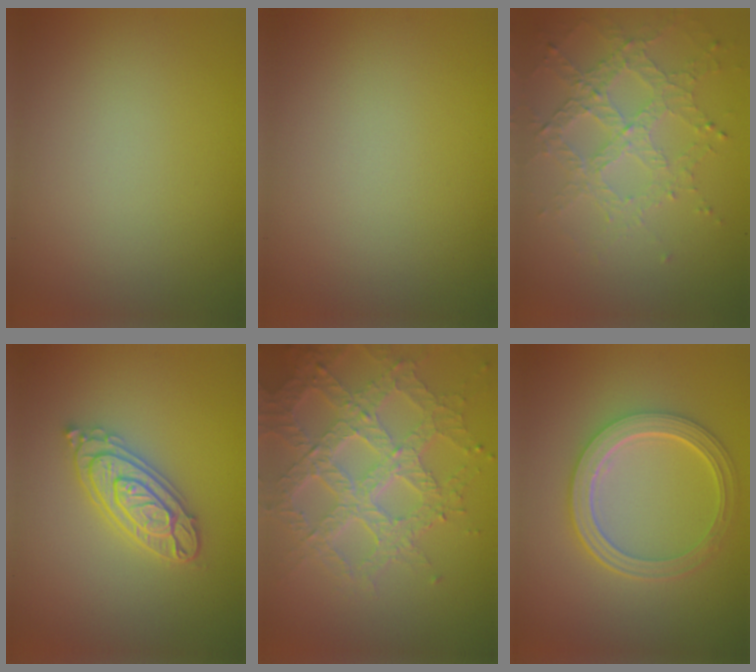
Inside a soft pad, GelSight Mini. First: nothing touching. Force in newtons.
{"total": 0.0}
{"total": 4.7, "press": 3.3, "slide": 3.4}
{"total": 4.3, "press": 4.3, "slide": 0.6}
{"total": 6.9, "press": 5.2, "slide": 4.5}
{"total": 5.2, "press": 3.9, "slide": 3.5}